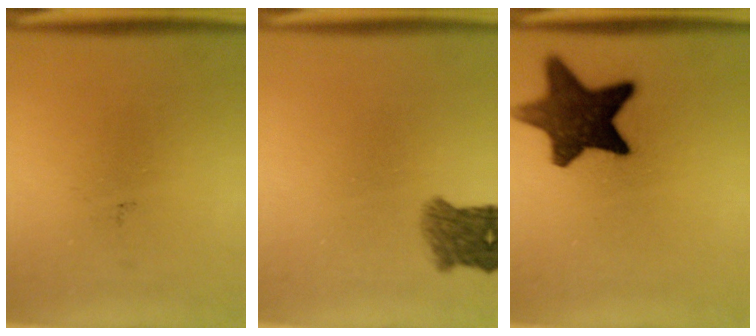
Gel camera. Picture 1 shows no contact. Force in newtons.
{"total": 4.3}
{"total": 13.4}